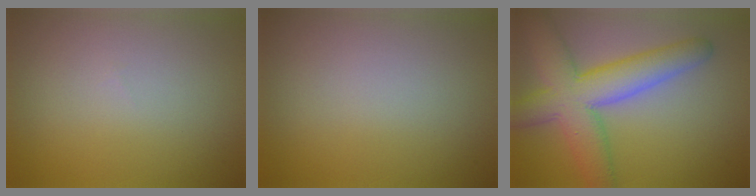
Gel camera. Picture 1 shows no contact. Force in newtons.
{"total": 0.0}
{"total": 7.8, "press": 7.8, "slide": 0.3}